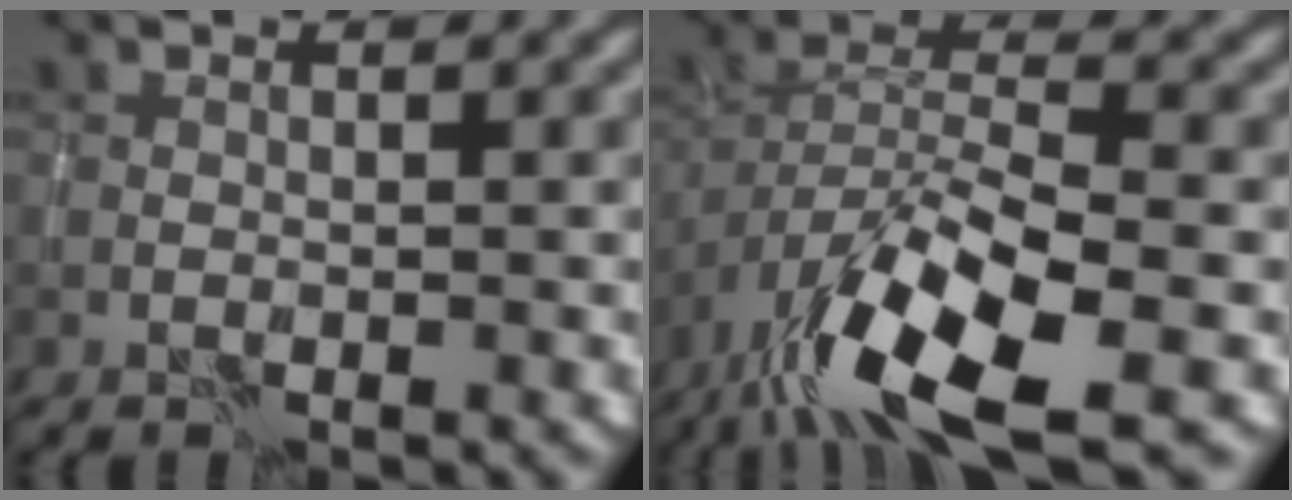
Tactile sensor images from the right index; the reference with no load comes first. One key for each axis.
{"total": 10.8, "fx": -6.2, "fy": 3.2, "fz": 8.3, "tx": -0.152, "ty": -0.004, "tz": -0.116}